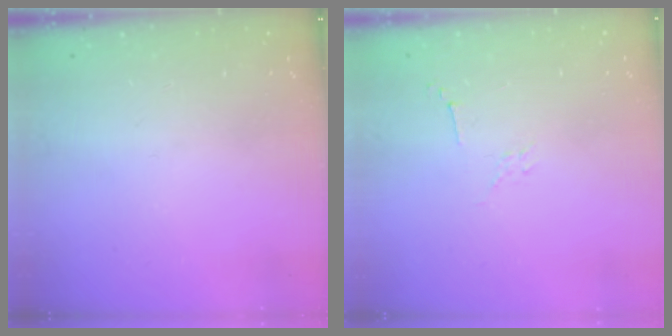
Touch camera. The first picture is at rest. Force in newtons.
{"total": 3.3, "press": 3.2, "slide": 0.8}